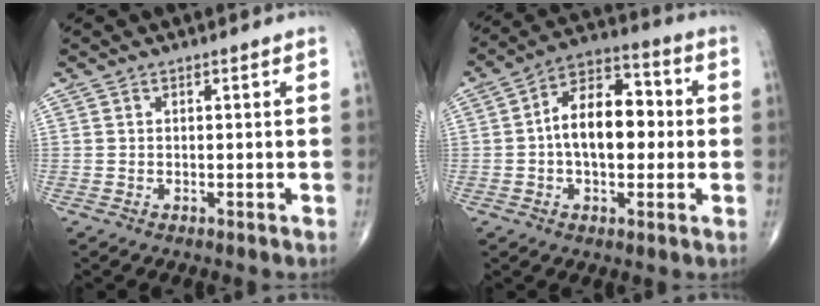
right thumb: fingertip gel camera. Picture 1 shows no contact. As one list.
[{"total": 13.2, "force": [0.1, 7.8, 10.7], "torque": [-0.150, 0.033, -0.010]}]